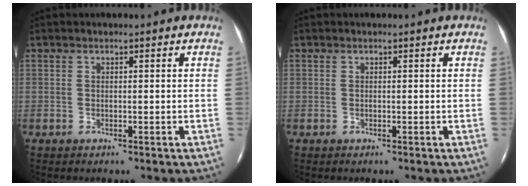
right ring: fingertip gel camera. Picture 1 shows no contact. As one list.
[{"total": 0.0}]